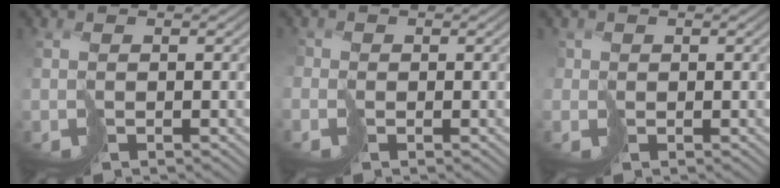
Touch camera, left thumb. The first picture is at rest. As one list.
[{"total": 1.2, "force": [-0.4, 0.6, -1.0], "torque": [0.029, 0.002, -0.018]}, {"total": 1.3, "force": [0.5, 0.8, -0.9], "torque": [0.018, 0.001, 0.005]}]